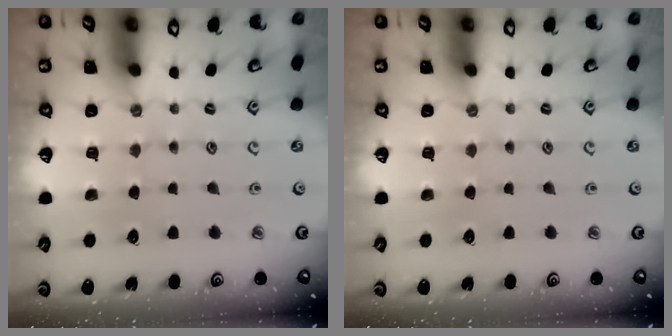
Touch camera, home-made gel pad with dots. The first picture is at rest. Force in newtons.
{"total": 0.0}